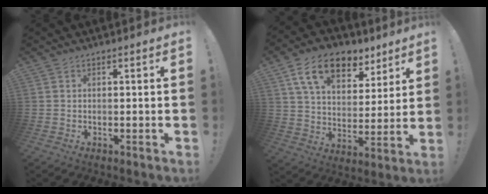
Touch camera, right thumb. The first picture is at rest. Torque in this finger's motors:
{"motor_torque": [0.13, 1.28, 0.60, 0.26, 0.41]}